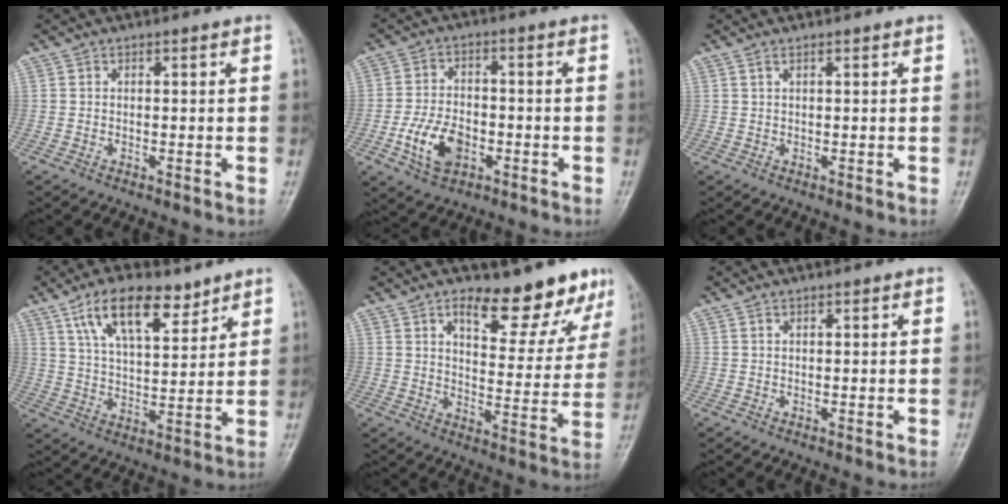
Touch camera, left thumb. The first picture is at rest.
{"total": 8.9, "force": [-3.2, 5.6, 6.1], "torque": [-0.106, 0.015, -0.057]}
{"total": 0.5, "force": [0.4, 0.0, 0.3], "torque": [-0.005, -0.001, 0.011]}
{"total": 12.8, "force": [7.9, 5.5, 8.5], "torque": [-0.122, -0.034, 0.144]}
{"total": 13.5, "force": [9.9, 4.9, 7.7], "torque": [-0.057, -0.072, 0.141]}
{"total": 0.0}